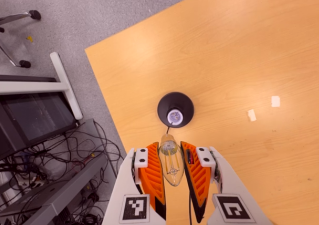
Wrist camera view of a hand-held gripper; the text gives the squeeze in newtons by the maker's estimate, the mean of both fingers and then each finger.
{"total": 19.6, "left": 21.2, "right": 17.9}